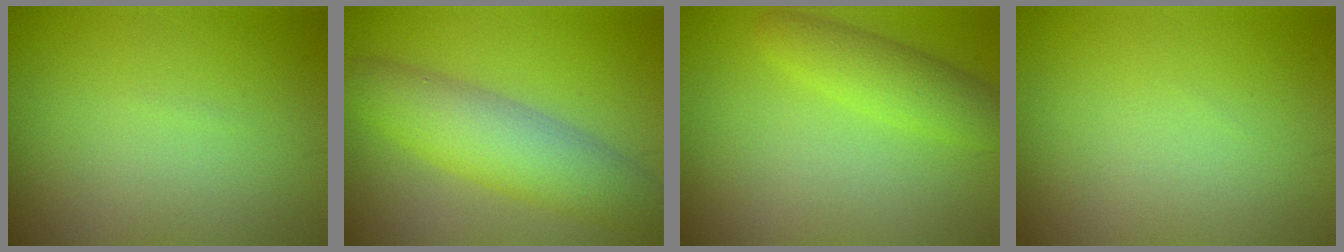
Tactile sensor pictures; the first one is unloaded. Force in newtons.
{"total": 6.0, "press": 6.0, "slide": 0.1}
{"total": 3.2, "press": 3.2, "slide": 0.1}
{"total": 0.0}